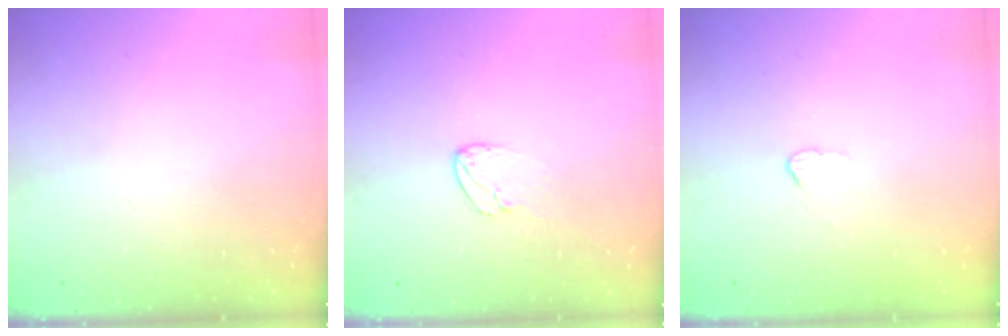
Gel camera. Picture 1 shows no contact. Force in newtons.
{"total": 3.1, "press": 3.1, "slide": 0.3}
{"total": 2.6, "press": 2.6, "slide": 0.2}